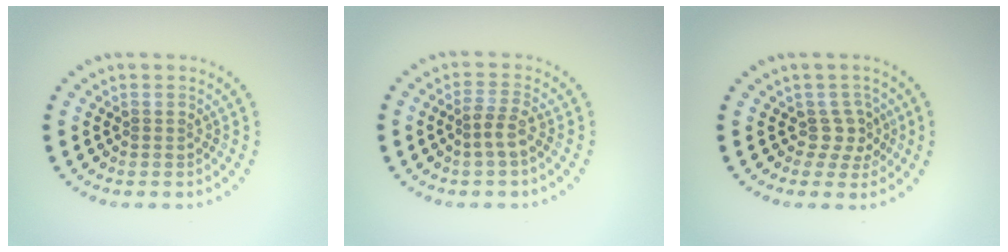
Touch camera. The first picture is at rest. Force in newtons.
{"total": 1.9, "press": 1.4, "slide": 1.3}
{"total": 2.0, "press": 1.5, "slide": 1.4}